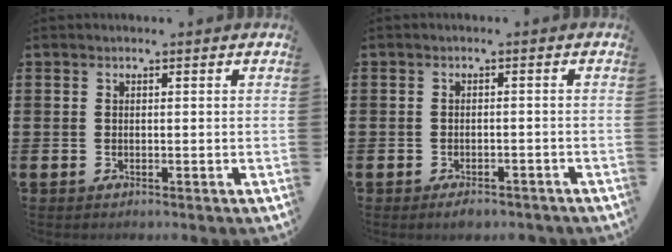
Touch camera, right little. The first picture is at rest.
{"total": 1.5, "force": [-1.3, 0.4, 0.7], "torque": [-0.006, -0.003, -0.029]}